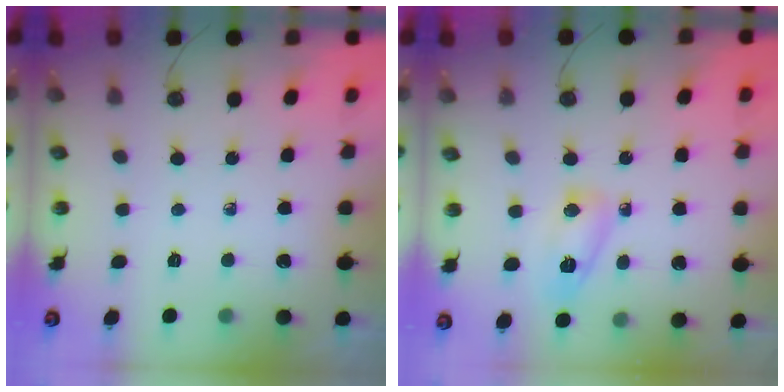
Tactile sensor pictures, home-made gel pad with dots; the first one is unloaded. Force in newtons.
{"total": 6.6, "press": 6.5, "slide": 1.0}